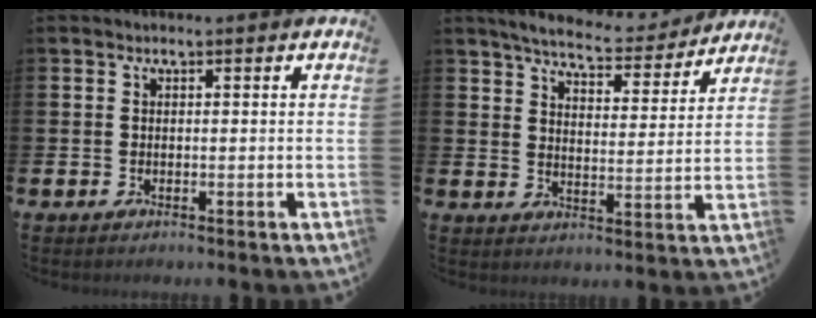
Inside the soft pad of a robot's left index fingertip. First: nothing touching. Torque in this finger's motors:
{"motor_torque": [0.70, -0.68, 0.15, 0.05]}